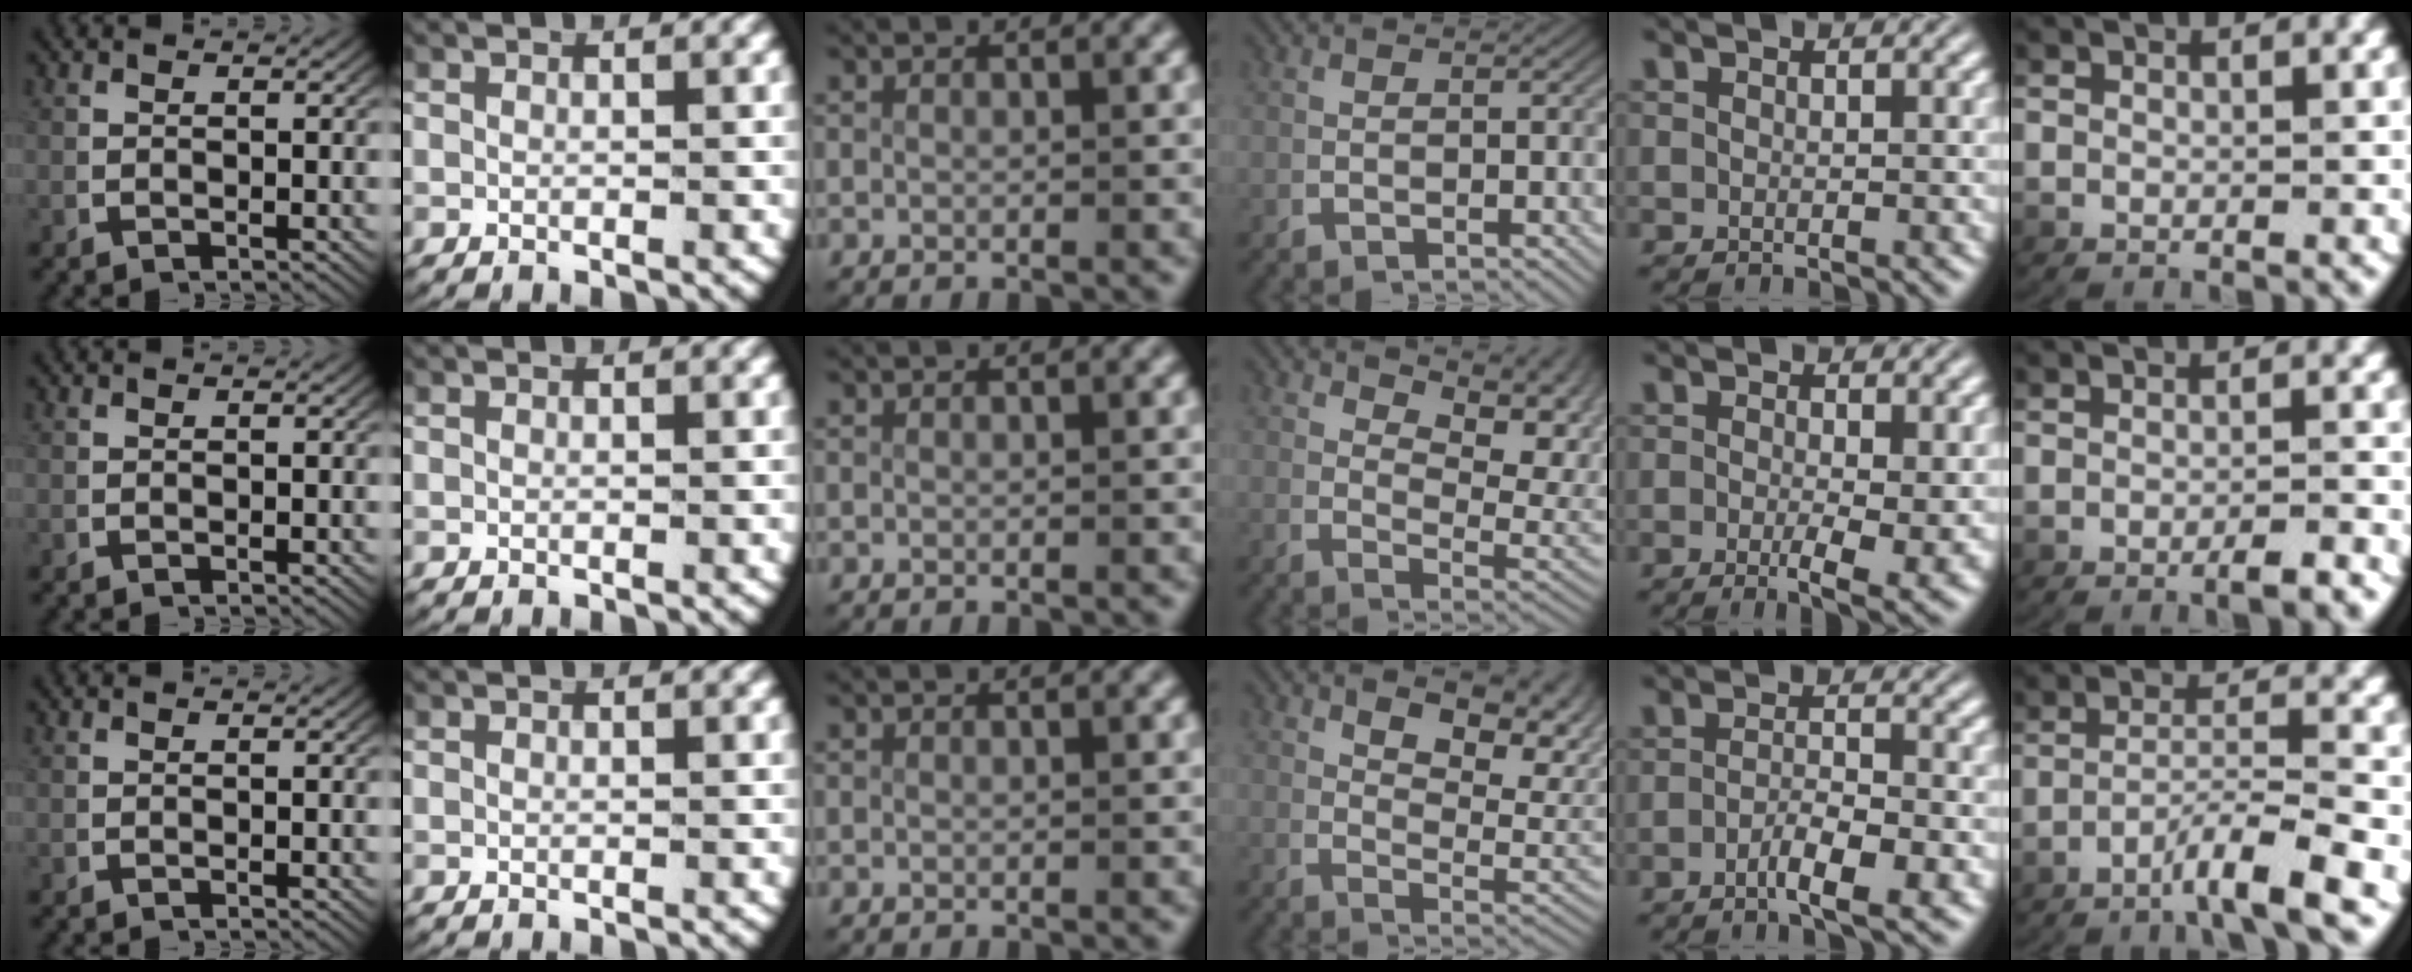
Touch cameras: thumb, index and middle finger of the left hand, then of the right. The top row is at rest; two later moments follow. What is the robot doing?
{"motion": "lift_and_place", "object": "map"}